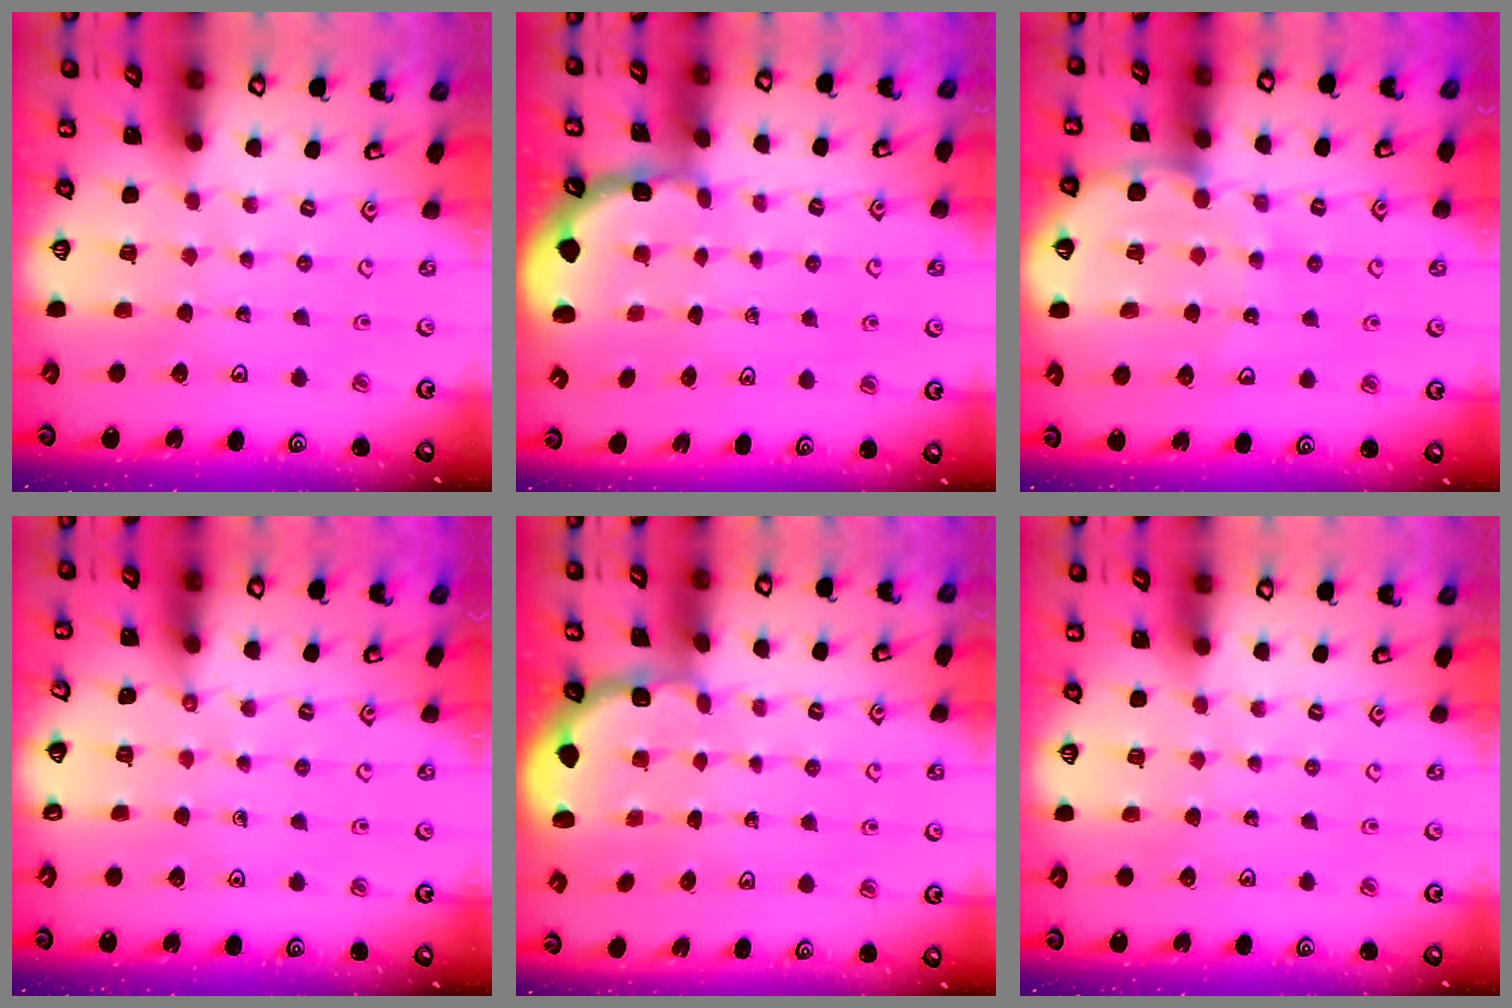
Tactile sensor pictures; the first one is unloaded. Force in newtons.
{"total": 1.7, "press": 1.6, "slide": 0.5}
{"total": 9.3, "press": 9.2, "slide": 1.2}
{"total": 2.5, "press": 2.5, "slide": 0.4}
{"total": 1.8, "press": 1.6, "slide": 0.7}
{"total": 0.0}